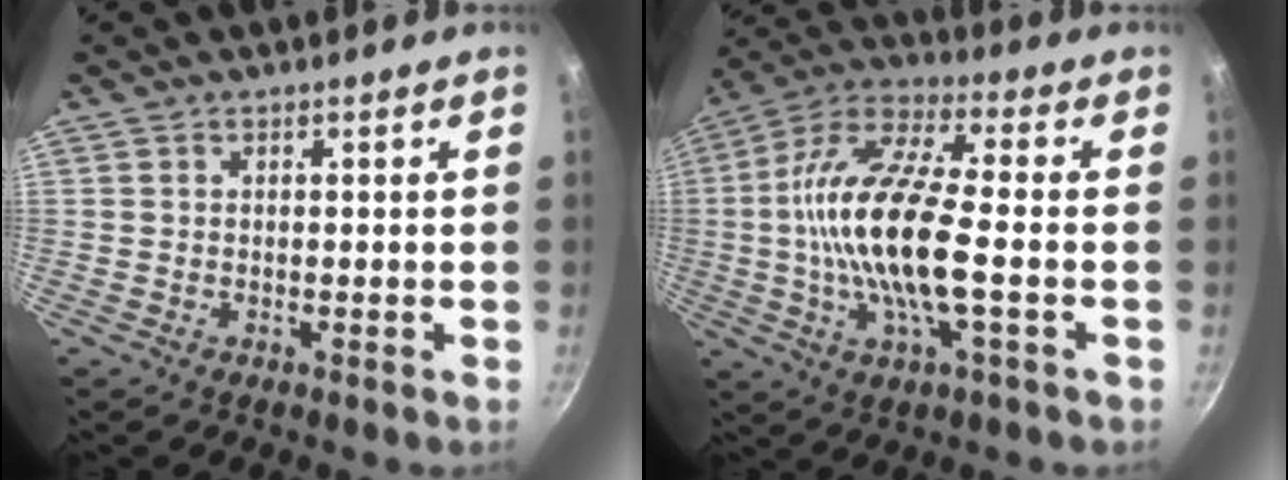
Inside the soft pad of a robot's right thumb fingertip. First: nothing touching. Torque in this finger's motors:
{"motor_torque": [1.97, 1.63, 2.04, -0.74, 0.33]}